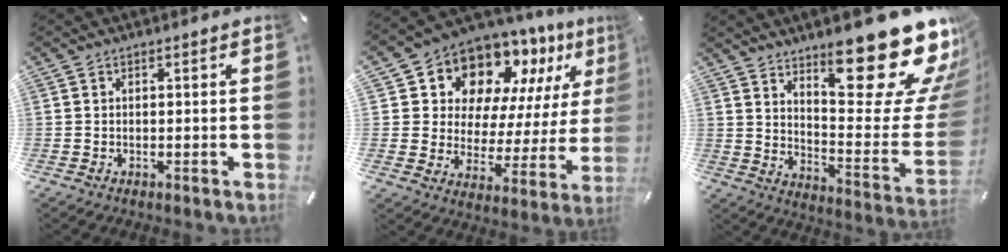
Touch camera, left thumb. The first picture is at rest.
{"total": 12.7, "force": [10.9, 6.4, 1.9], "torque": [-0.044, -0.117, 0.191]}
{"total": 27.2, "force": [19.2, 8.9, 17.1], "torque": [-0.207, -0.150, 0.311]}